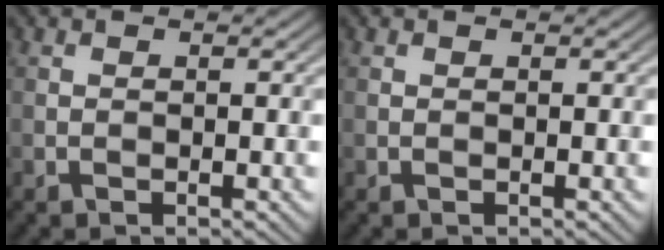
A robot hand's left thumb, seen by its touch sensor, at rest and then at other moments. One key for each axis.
{"total": 0.0}